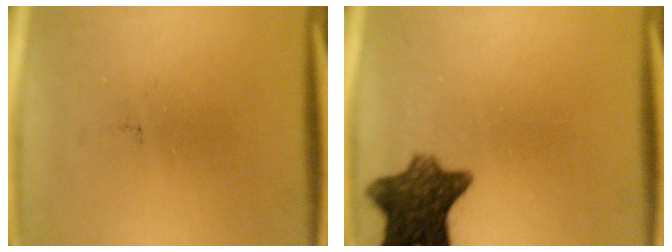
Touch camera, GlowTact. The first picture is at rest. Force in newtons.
{"total": 9.7}